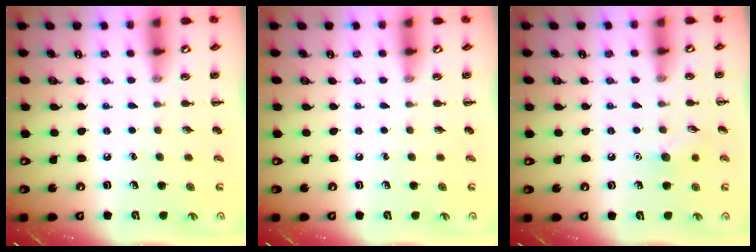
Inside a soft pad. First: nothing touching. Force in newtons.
{"total": 0.0}
{"total": 6.5, "press": 6.3, "slide": 1.7}